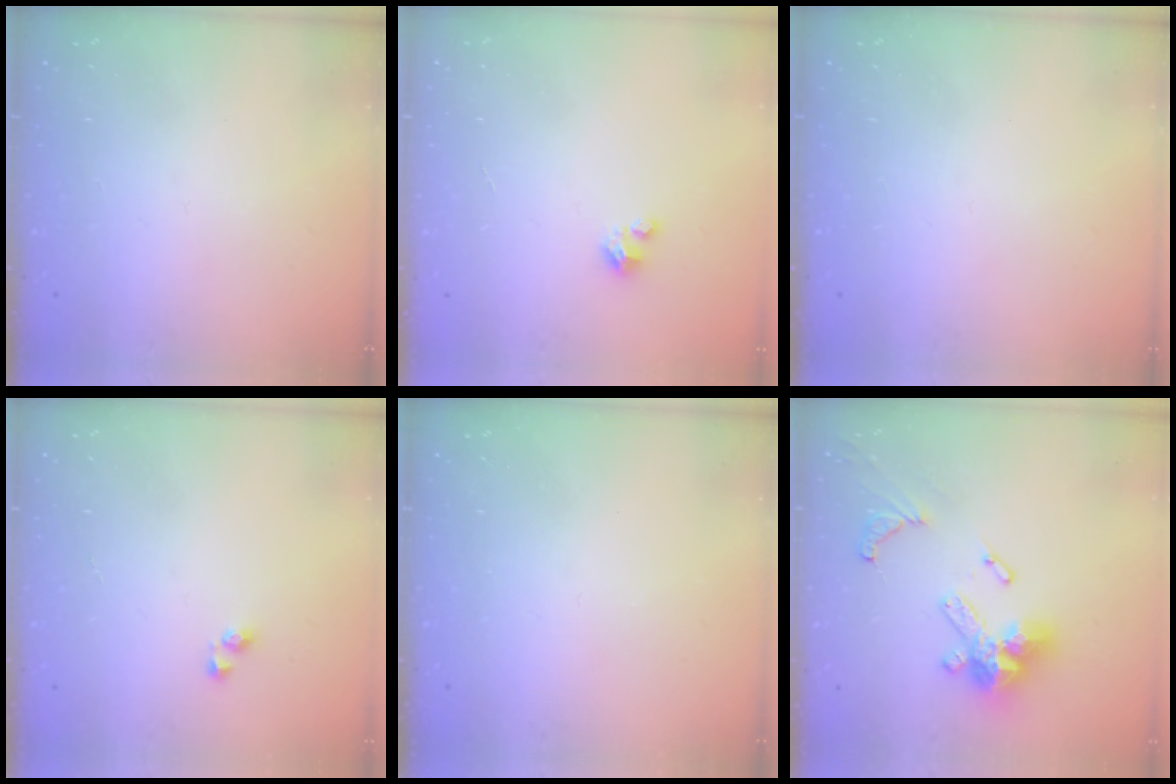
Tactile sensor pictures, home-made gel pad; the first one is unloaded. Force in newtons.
{"total": 2.6, "press": 2.6, "slide": 0.2}
{"total": 0.0}
{"total": 2.8, "press": 2.8, "slide": 0.3}
{"total": 0.0}
{"total": 16.8, "press": 16.7, "slide": 2.0}